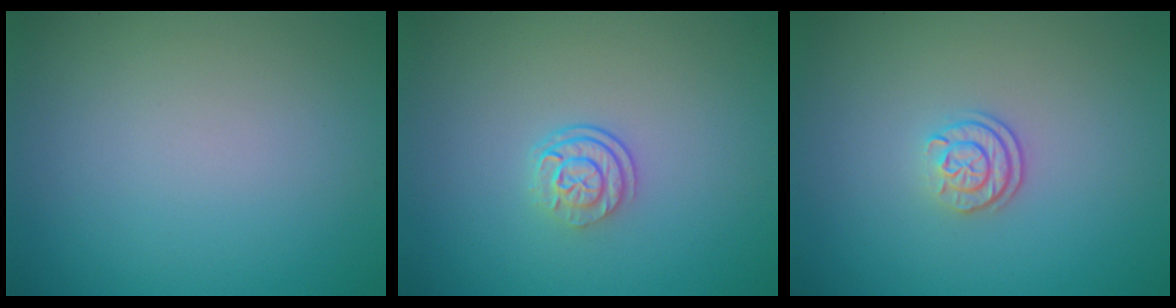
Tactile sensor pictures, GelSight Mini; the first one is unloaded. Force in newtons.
{"total": 2.5, "press": 1.8, "slide": 1.8}
{"total": 2.2, "press": 1.7, "slide": 1.4}